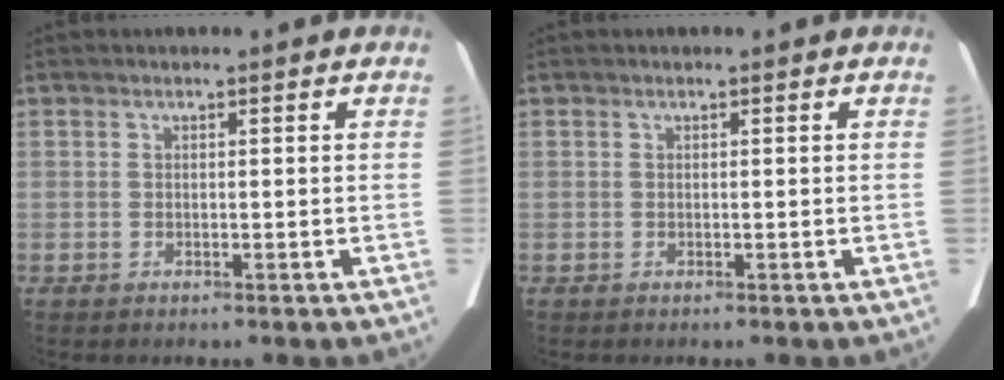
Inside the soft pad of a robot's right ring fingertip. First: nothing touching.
{"total": 0.0}